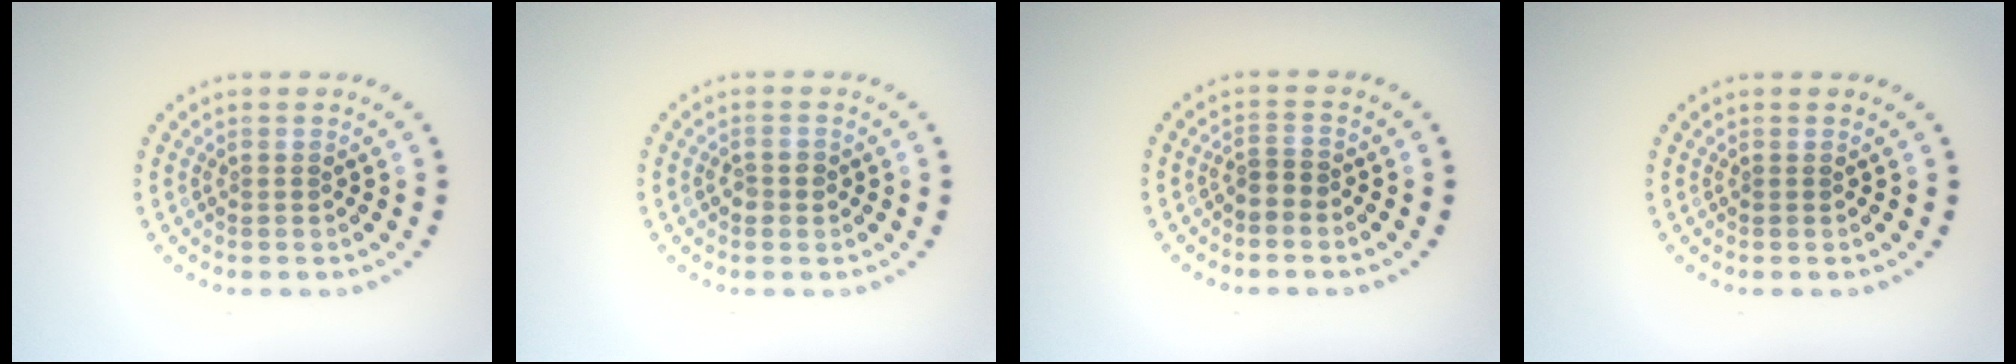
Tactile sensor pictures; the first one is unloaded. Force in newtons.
{"total": 1.4, "press": 1.4, "slide": 0.2}
{"total": 0.9, "press": 0.6, "slide": 0.7}
{"total": 0.0}